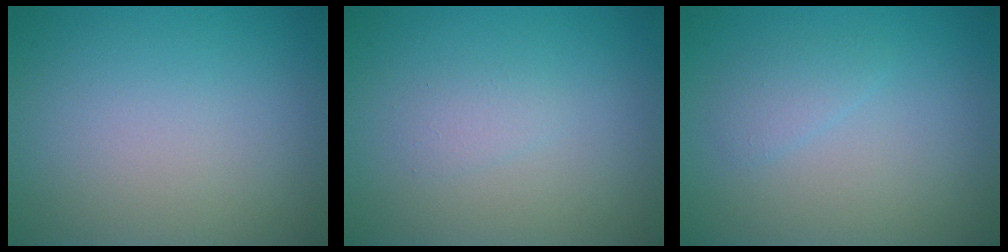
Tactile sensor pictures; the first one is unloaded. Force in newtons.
{"total": 1.0, "press": 1.0, "slide": 0.0}
{"total": 1.2, "press": 1.2, "slide": 0.1}